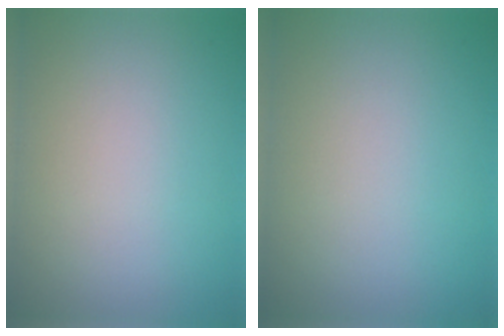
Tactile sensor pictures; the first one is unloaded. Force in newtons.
{"total": 0.0}